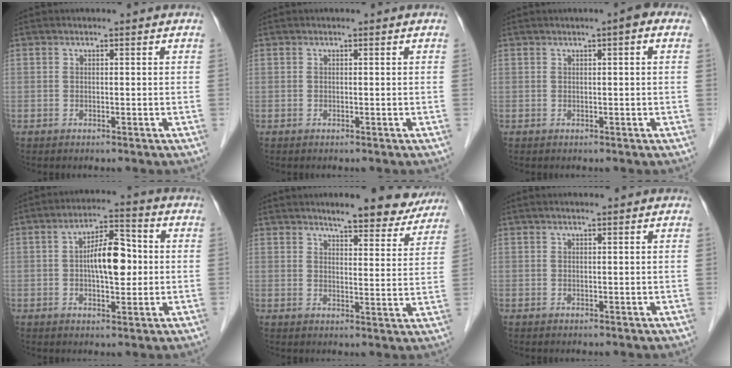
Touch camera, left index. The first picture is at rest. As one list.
[{"total": 0.0}, {"total": 2.0, "force": [0.8, 0.4, 1.8], "torque": [-0.024, 0.006, 0.006]}, {"total": 8.0, "force": [0.1, 3.1, 7.4], "torque": [-0.129, 0.019, 0.000]}, {"total": 10.7, "force": [9.6, 2.3, 4.0], "torque": [-0.035, -0.008, 0.110]}, {"total": 1.7, "force": [1.4, 0.0, 1.0], "torque": [-0.015, 0.017, 0.023]}]